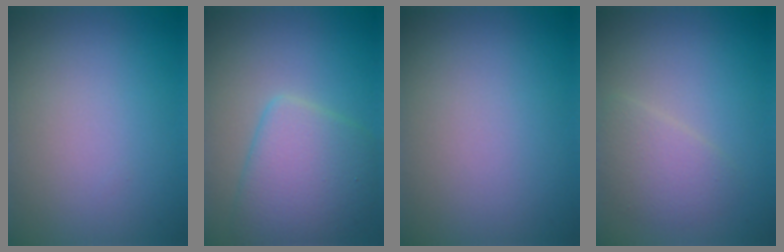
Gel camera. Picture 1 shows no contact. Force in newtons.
{"total": 5.6, "press": 5.6, "slide": 0.2}
{"total": 0.0}
{"total": 2.5, "press": 2.5, "slide": 0.1}